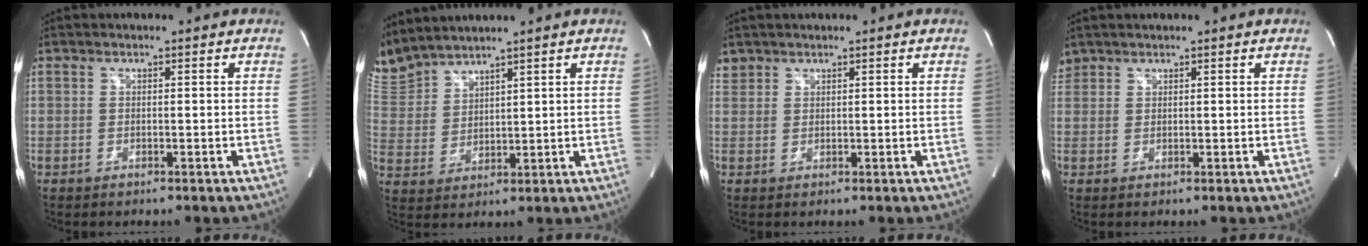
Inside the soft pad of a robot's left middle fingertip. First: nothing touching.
{"total": 8.1, "force": [8.0, 0.6, 1.4], "torque": [-0.058, 0.017, 0.178]}
{"total": 1.6, "force": [1.3, 0.9, -0.2], "torque": [0.007, 0.011, 0.025]}
{"total": 1.8, "force": [1.6, 1.0, -0.1], "torque": [-0.001, 0.014, 0.033]}